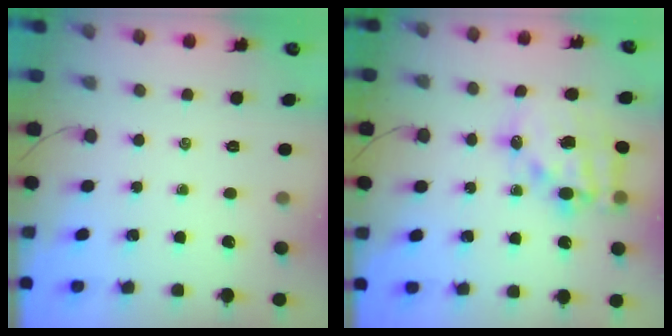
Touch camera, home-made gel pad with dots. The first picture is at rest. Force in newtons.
{"total": 15.3, "press": 14.9, "slide": 3.2}